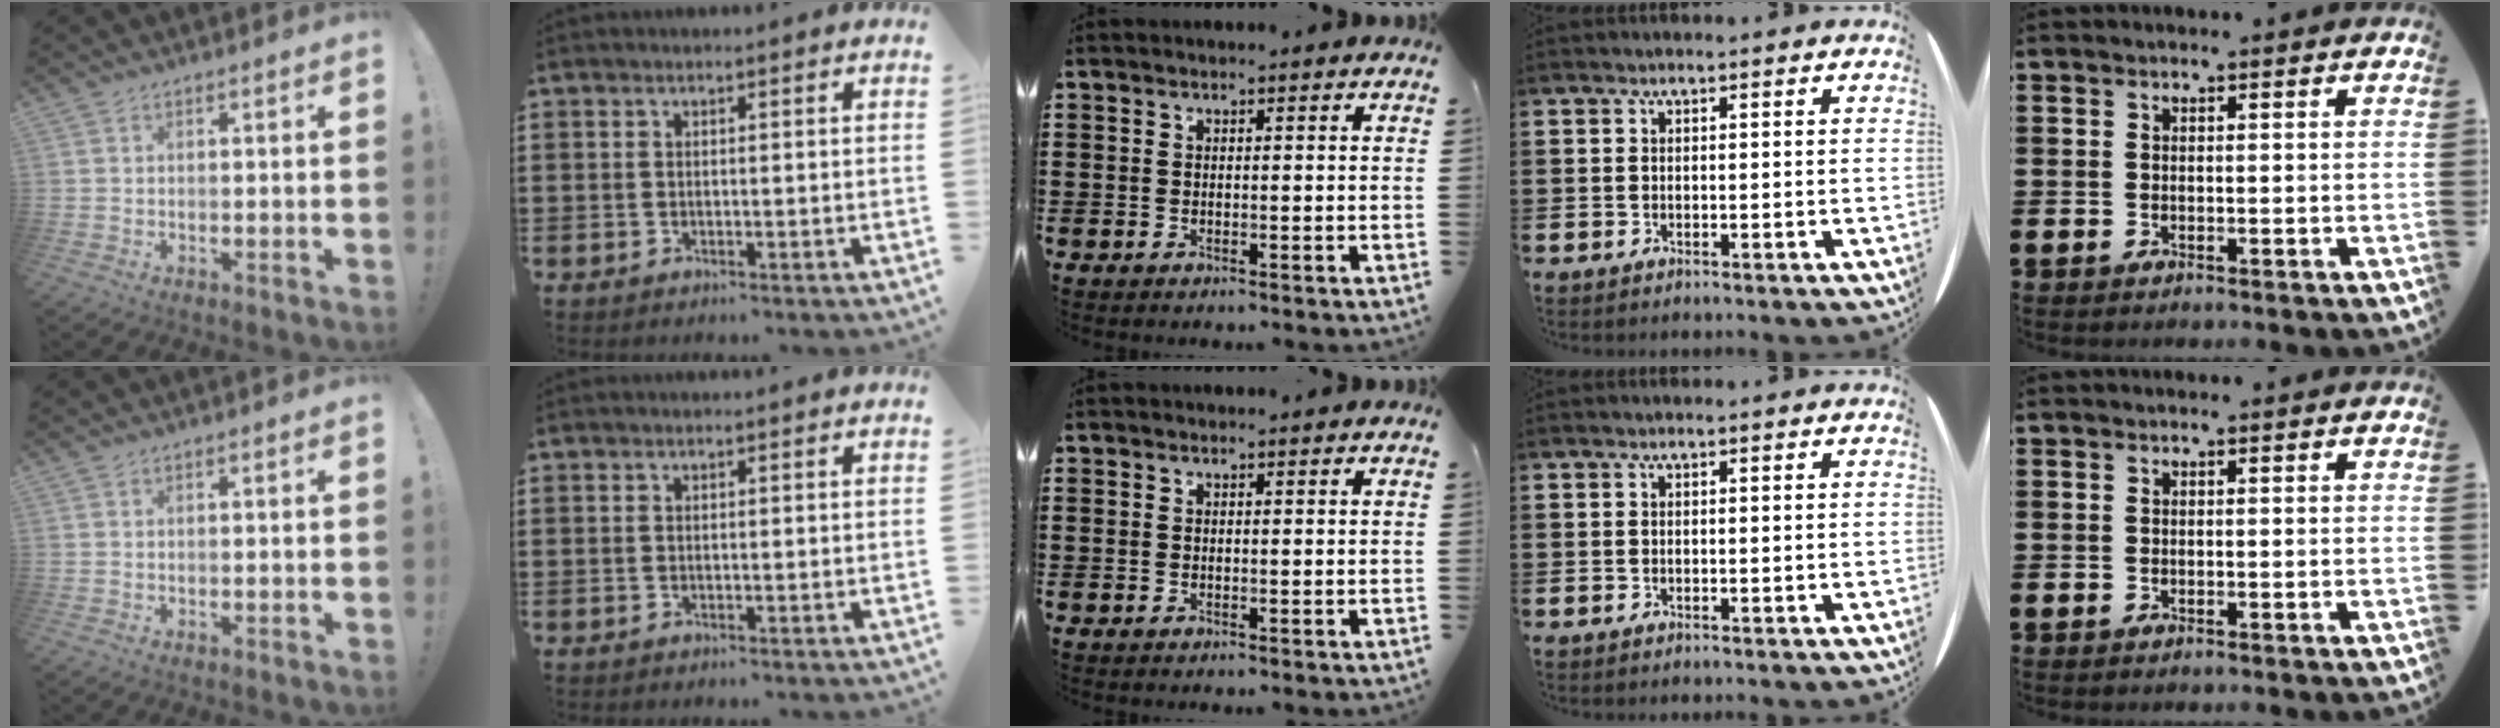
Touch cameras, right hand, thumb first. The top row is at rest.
{}